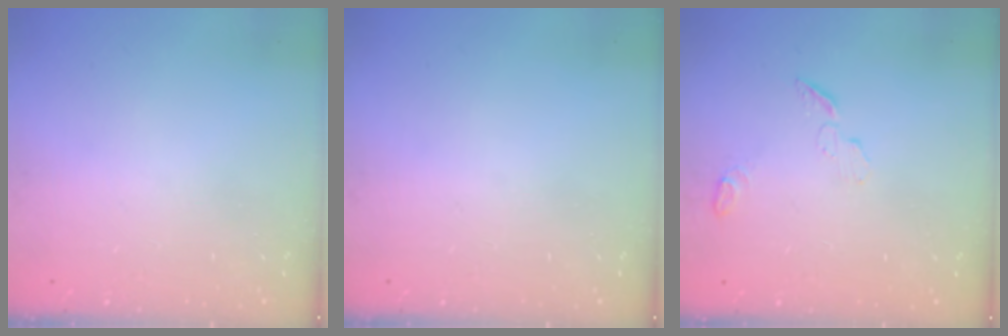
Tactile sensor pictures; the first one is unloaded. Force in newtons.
{"total": 0.0}
{"total": 4.4, "press": 4.4, "slide": 0.5}